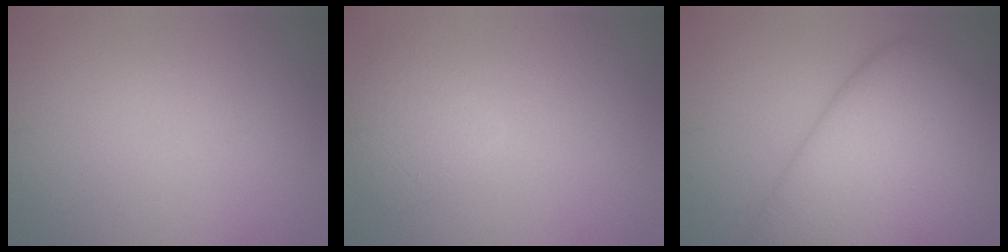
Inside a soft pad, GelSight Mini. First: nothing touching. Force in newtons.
{"total": 2.0, "press": 2.0, "slide": 0.2}
{"total": 10.2, "press": 10.2, "slide": 0.4}